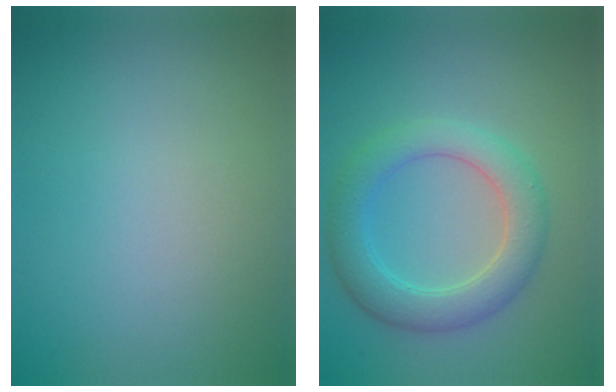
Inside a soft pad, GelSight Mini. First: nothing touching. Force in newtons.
{"total": 4.8, "press": 4.8, "slide": 0.1}